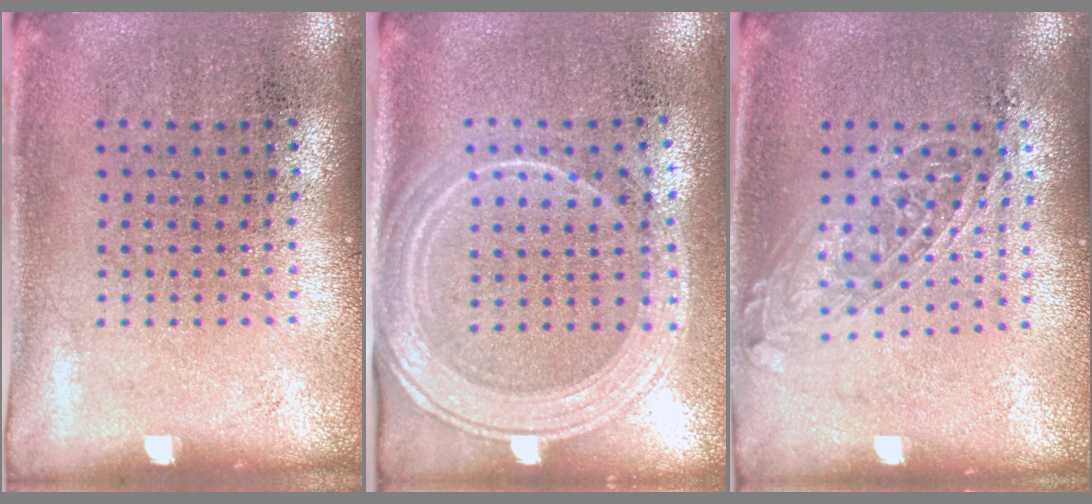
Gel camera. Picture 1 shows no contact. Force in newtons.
{"total": 2.1, "press": 1.9, "slide": 1.0}
{"total": 1.4, "press": 1.2, "slide": 0.7}